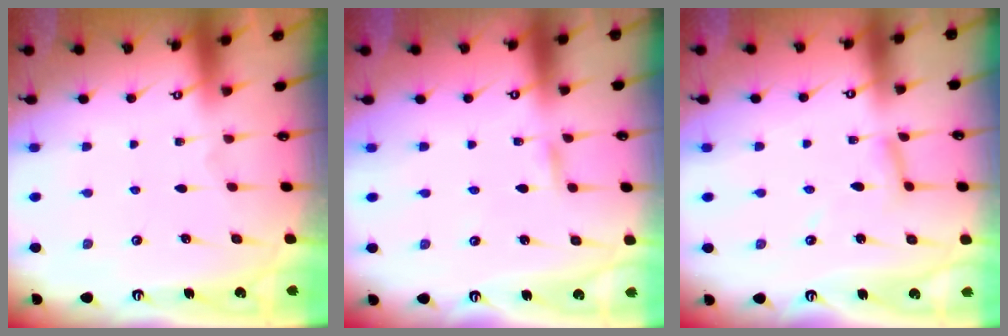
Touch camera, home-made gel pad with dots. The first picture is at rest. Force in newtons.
{"total": 1.8, "press": 1.8, "slide": 0.1}
{"total": 4.2, "press": 4.2, "slide": 0.3}